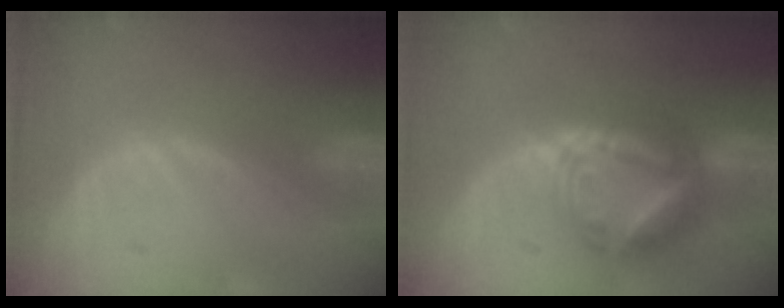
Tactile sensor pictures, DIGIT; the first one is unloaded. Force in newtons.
{"total": 8.7, "press": 8.7, "slide": 0.8}